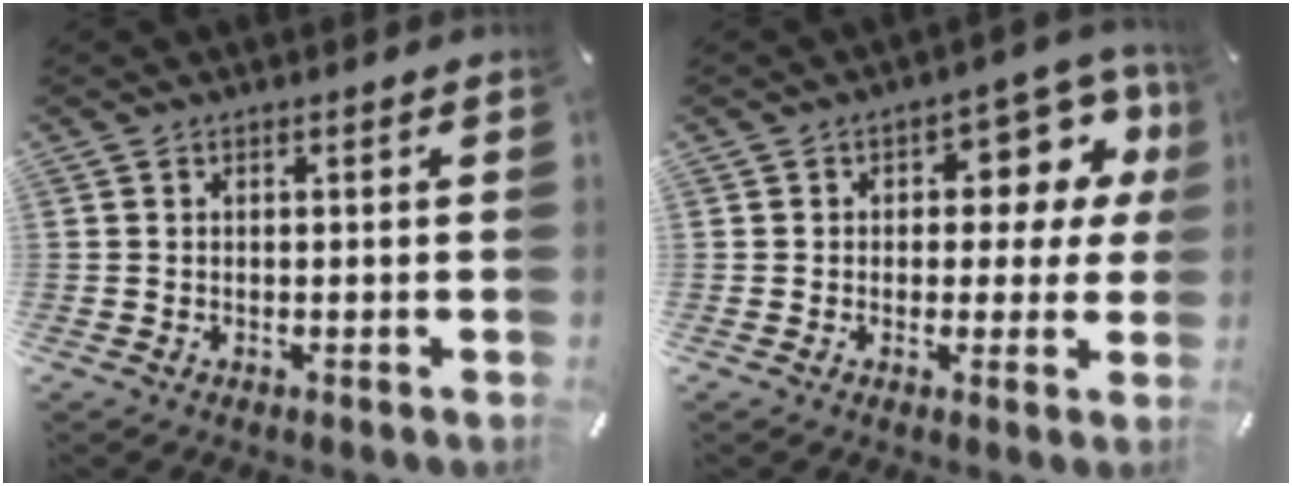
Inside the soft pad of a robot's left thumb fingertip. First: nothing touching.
{"total": 10.6, "force": [3.0, 6.5, 7.8], "torque": [-0.090, -0.020, 0.047]}